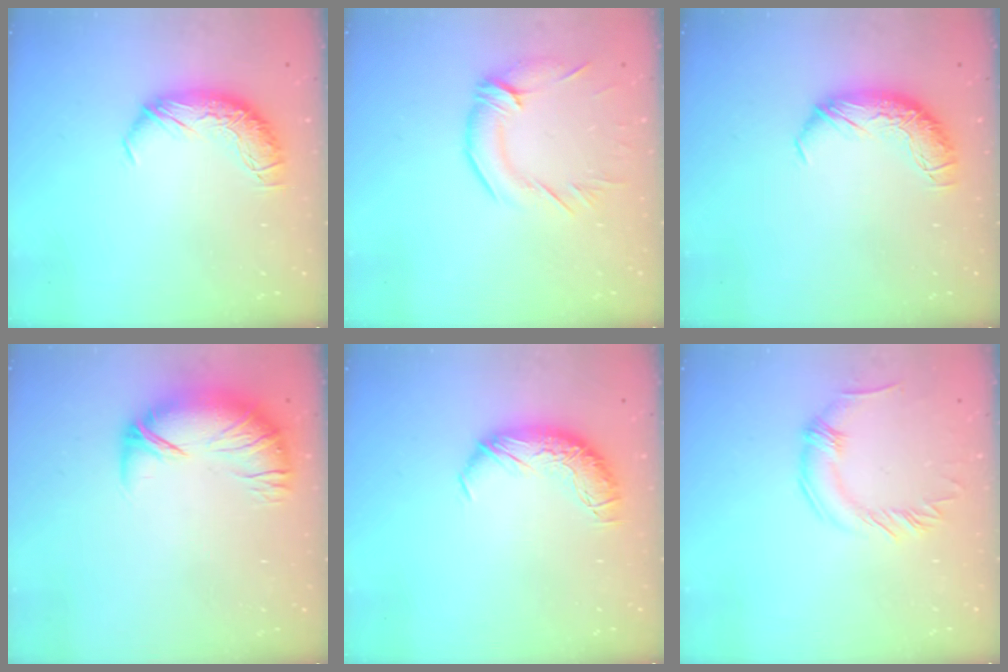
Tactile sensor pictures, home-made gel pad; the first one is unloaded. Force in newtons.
{"total": 1.4, "press": 0.8, "slide": 1.1}
{"total": 0.0}
{"total": 2.6, "press": 1.0, "slide": 2.4}
{"total": 0.0}
{"total": 0.0}